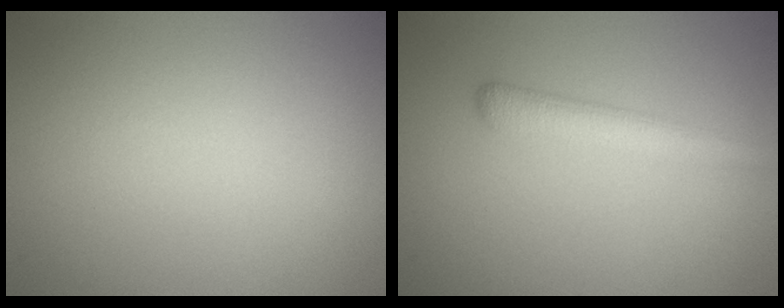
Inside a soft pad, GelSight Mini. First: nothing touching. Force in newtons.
{"total": 2.9, "press": 2.9, "slide": 0.1}